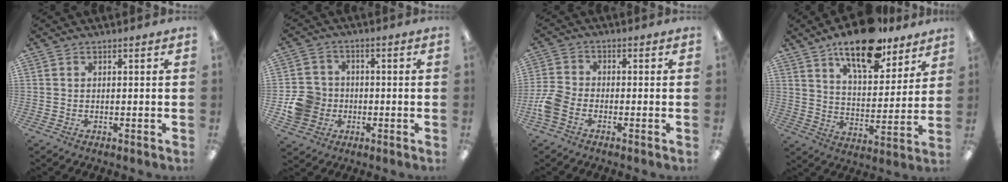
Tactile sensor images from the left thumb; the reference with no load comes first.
{"total": 9.1, "force": [-2.0, 8.4, 2.8], "torque": [-0.058, 0.025, -0.031]}
{"total": 6.1, "force": [-2.6, 3.9, 4.0], "torque": [-0.086, 0.011, -0.047]}
{"total": 16.3, "force": [12.3, 6.0, 8.7], "torque": [-0.131, -0.071, 0.210]}